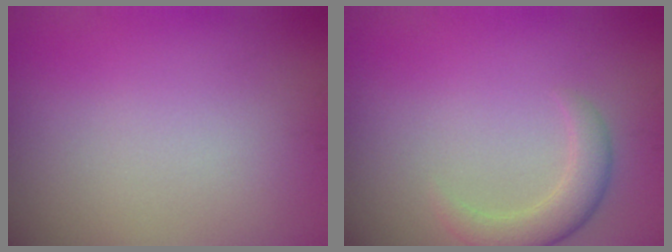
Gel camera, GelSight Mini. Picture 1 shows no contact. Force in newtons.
{"total": 2.8, "press": 2.8, "slide": 0.0}